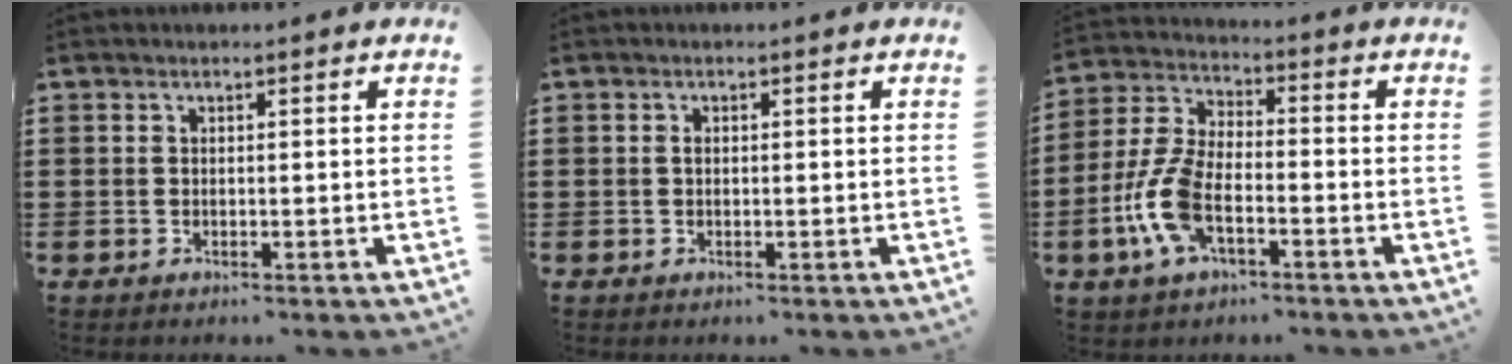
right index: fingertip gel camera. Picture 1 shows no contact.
{"total": 0.6, "force": [0.0, 0.3, 0.6], "torque": [-0.013, -0.002, 0.001]}
{"total": 9.4, "force": [-3.4, 4.4, 7.6], "torque": [-0.198, -0.010, -0.071]}